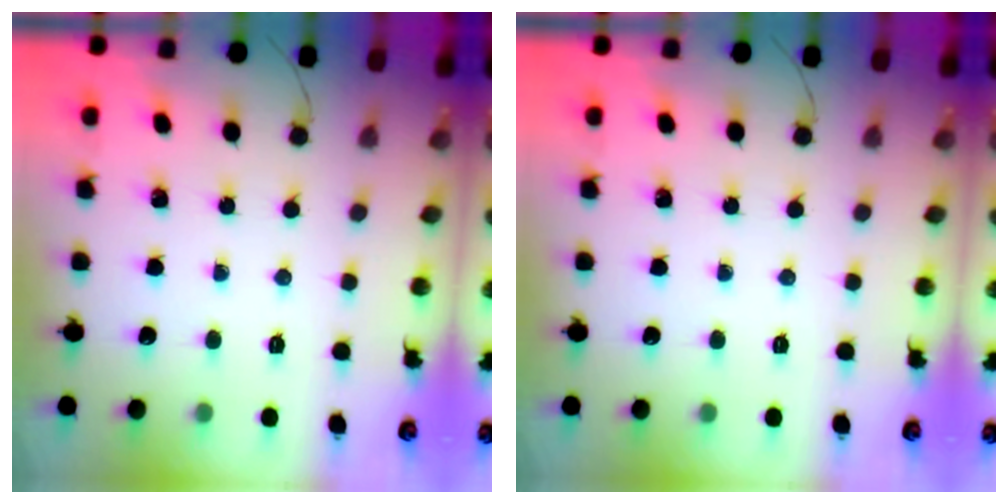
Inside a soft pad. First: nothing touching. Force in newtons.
{"total": 0.0}